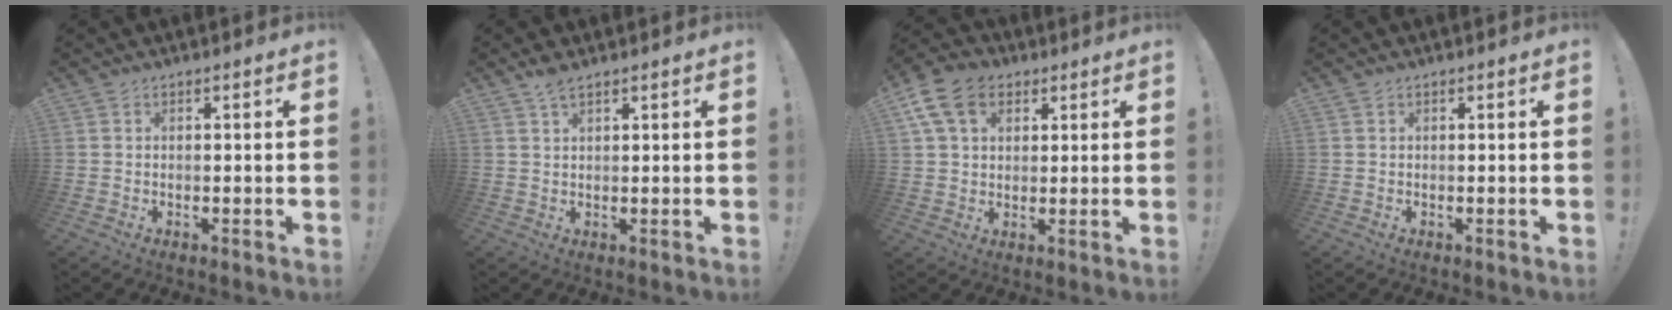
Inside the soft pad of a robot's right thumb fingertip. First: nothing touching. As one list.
[{"total": 3.2, "force": [2.2, 1.0, 2.1], "torque": [-0.033, -0.009, 0.038]}, {"total": 12.5, "force": [5.4, 8.8, 7.1], "torque": [-0.138, -0.012, 0.105]}, {"total": 0.0}]